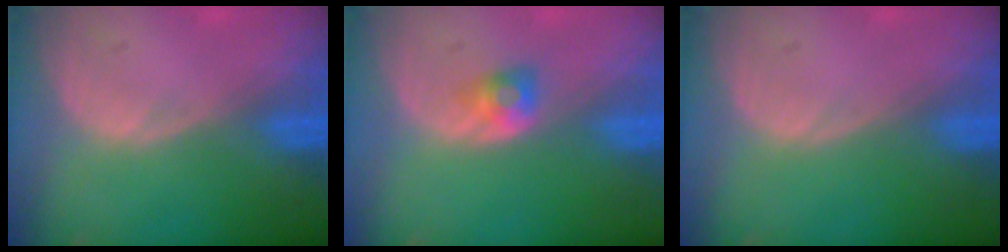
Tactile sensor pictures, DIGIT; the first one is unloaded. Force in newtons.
{"total": 2.6, "press": 2.3, "slide": 1.1}
{"total": 0.0}